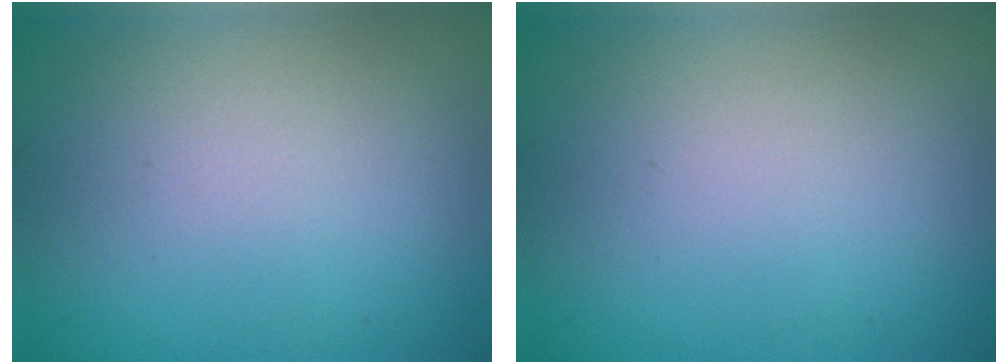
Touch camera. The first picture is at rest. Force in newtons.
{"total": 0.0}